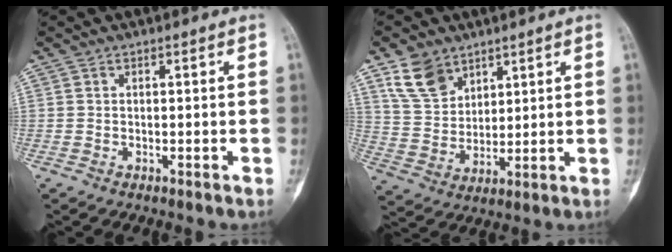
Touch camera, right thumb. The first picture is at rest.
{"total": 9.3, "force": [5.9, 6.1, 3.8], "torque": [-0.054, -0.027, 0.125]}